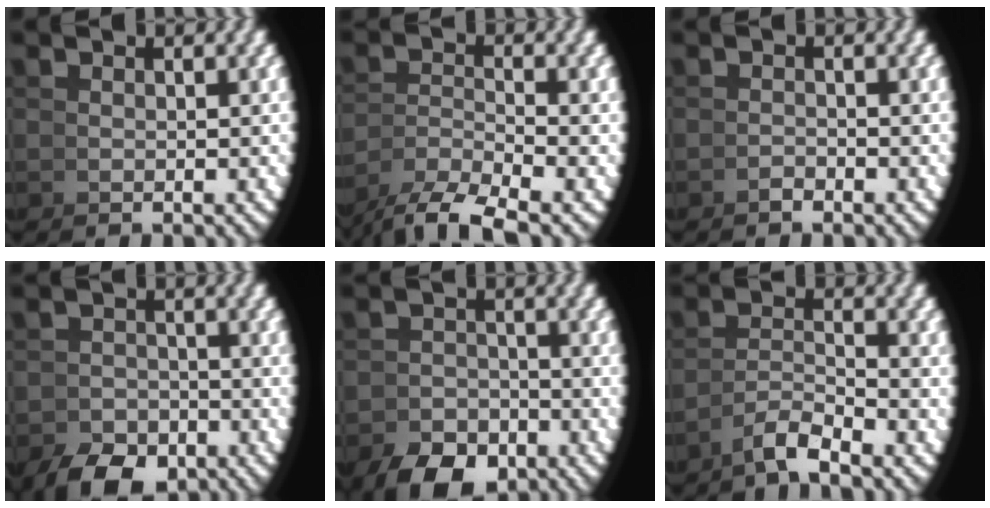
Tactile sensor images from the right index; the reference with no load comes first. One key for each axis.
{"total": 5.0, "fx": -3.8, "fy": 1.8, "fz": 2.6, "tx": -0.047, "ty": -0.012, "tz": -0.056}
{"total": 1.5, "fx": -1.0, "fy": -1.1, "fz": -0.5, "tx": 0.018, "ty": 0.005, "tz": -0.020}
{"total": 3.8, "fx": -3.6, "fy": 1.0, "fz": 0.6, "tx": 0.018, "ty": -0.006, "tz": -0.062}
{"total": 4.2, "fx": -3.8, "fy": 1.3, "fz": 1.0, "tx": 0.016, "ty": -0.006, "tz": -0.065}
{"total": 2.8, "fx": -2.3, "fy": 0.2, "fz": 1.6, "tx": -0.018, "ty": 0.003, "tz": -0.041}